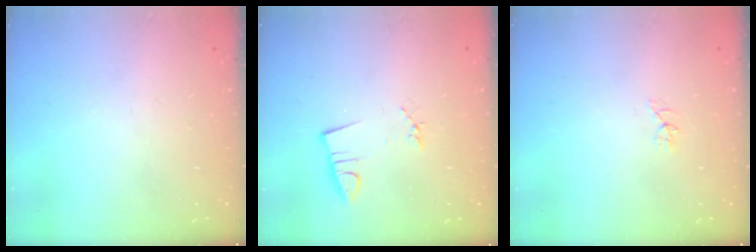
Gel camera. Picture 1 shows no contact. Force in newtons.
{"total": 2.9, "press": 1.5, "slide": 2.5}
{"total": 4.6, "press": 4.6, "slide": 0.5}